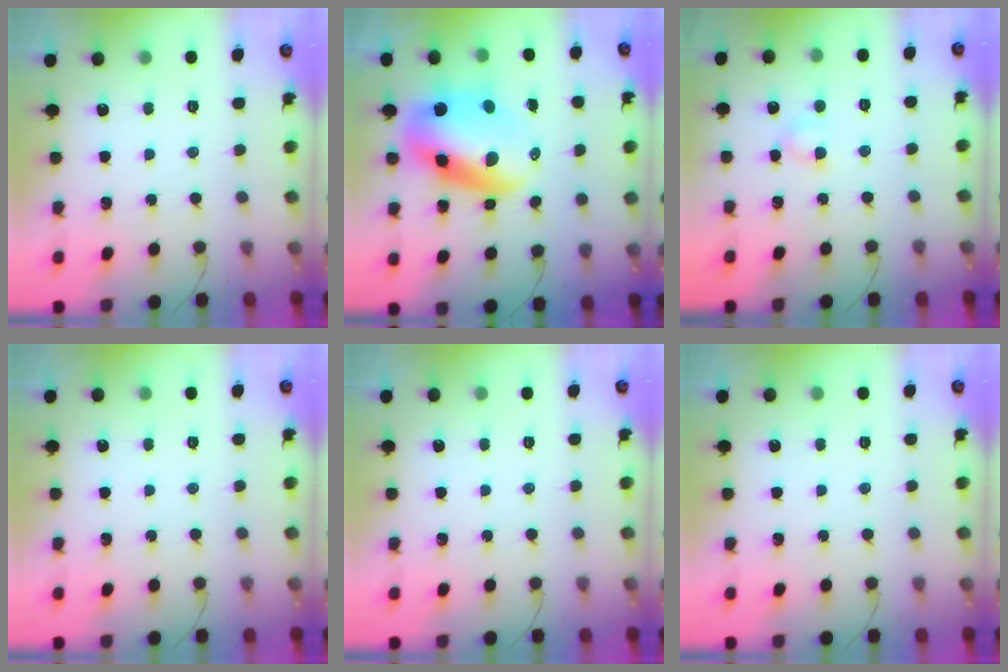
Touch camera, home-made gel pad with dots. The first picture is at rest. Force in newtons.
{"total": 14.2, "press": 13.8, "slide": 3.3}
{"total": 3.4, "press": 3.2, "slide": 1.2}
{"total": 0.0}
{"total": 0.0}
{"total": 0.0}